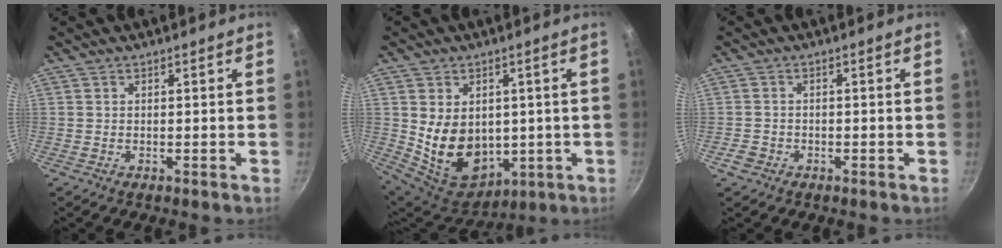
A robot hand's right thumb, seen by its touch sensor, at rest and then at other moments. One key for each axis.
{"total": 14.2, "fx": 0.7, "fy": 10.8, "fz": 9.3, "tx": -0.131, "ty": -0.026, "tz": 0.046}
{"total": 2.3, "fx": -1.3, "fy": 1.8, "fz": 0.8, "tx": -0.013, "ty": 0.013, "tz": -0.022}